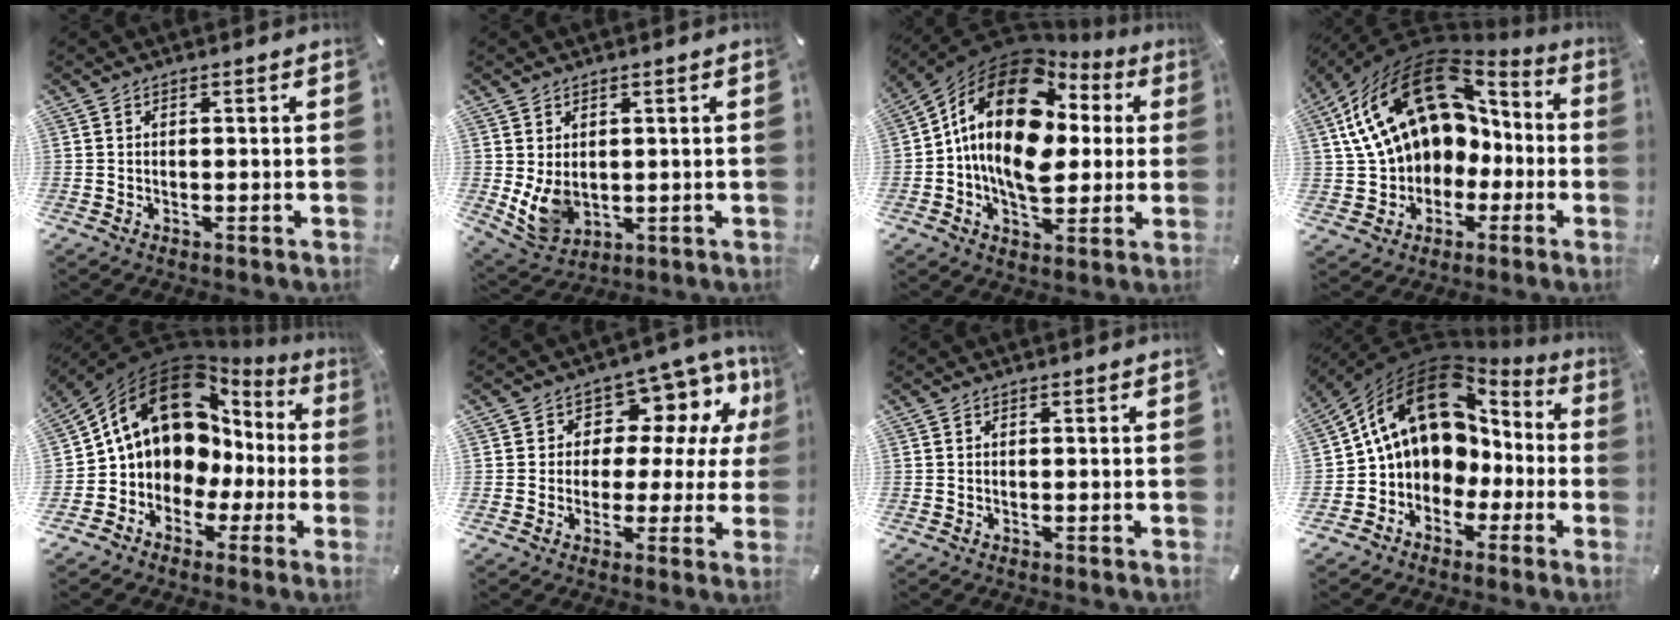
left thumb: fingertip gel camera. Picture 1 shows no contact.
{"total": 7.5, "force": [1.1, 6.1, 4.2], "torque": [-0.094, -0.010, 0.023]}
{"total": 20.0, "force": [2.7, 13.6, 14.3], "torque": [-0.286, -0.010, 0.039]}
{"total": 21.3, "force": [6.3, 15.4, 13.2], "torque": [-0.243, -0.026, 0.117]}
{"total": 15.9, "force": [5.9, 12.4, 8.0], "torque": [-0.153, -0.044, 0.111]}
{"total": 9.4, "force": [4.1, 7.1, 4.4], "torque": [-0.061, -0.033, 0.076]}
{"total": 0.0}
{"total": 16.6, "force": [4.6, 13.0, 9.3], "torque": [-0.178, -0.023, 0.083]}